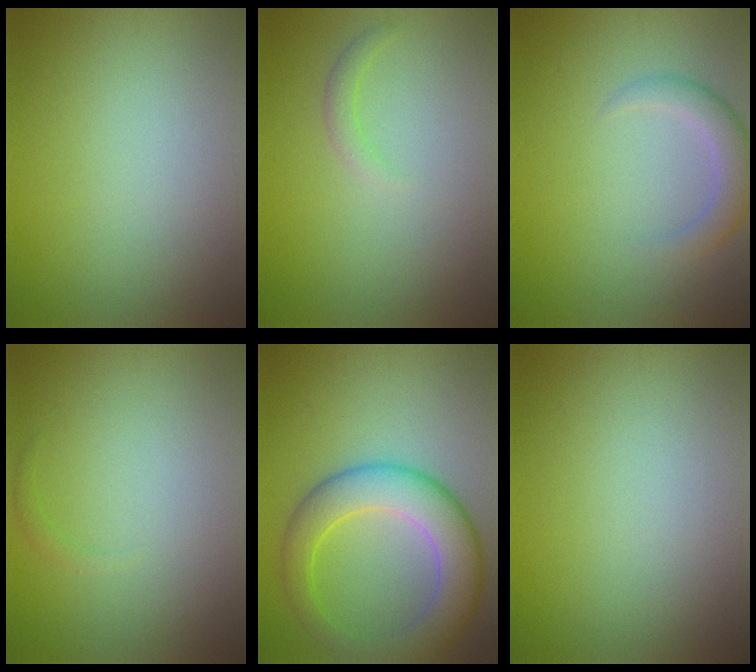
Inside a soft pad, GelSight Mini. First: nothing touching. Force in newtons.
{"total": 1.0, "press": 1.0, "slide": 0.2}
{"total": 2.7, "press": 2.7, "slide": 0.2}
{"total": 0.6, "press": 0.6, "slide": 0.1}
{"total": 7.0, "press": 7.0, "slide": 0.2}
{"total": 0.0}